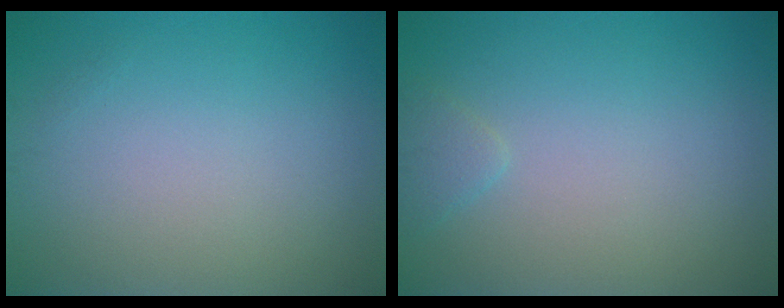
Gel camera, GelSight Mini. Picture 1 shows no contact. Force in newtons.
{"total": 1.0, "press": 1.0, "slide": 0.1}